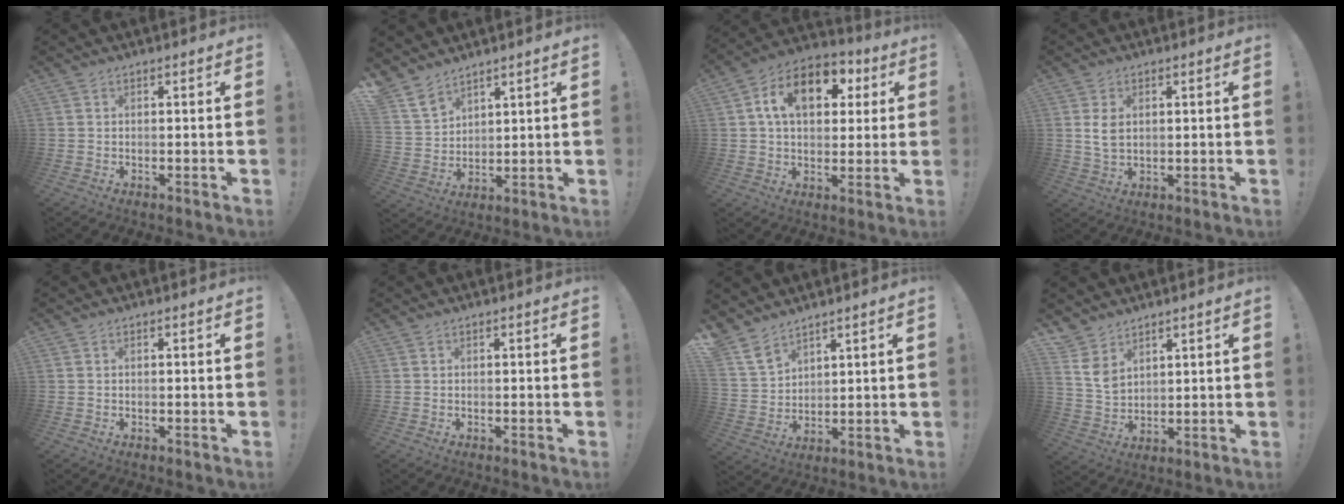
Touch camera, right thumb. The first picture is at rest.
{"total": 8.4, "force": [6.9, 4.1, 2.3], "torque": [-0.055, -0.044, 0.139]}
{"total": 15.0, "force": [4.5, 9.9, 10.3], "torque": [-0.161, 0.004, 0.082]}
{"total": 5.0, "force": [1.3, 3.2, 3.6], "torque": [-0.061, -0.009, 0.019]}
{"total": 0.0}
{"total": 0.0}
{"total": 8.5, "force": [6.9, 4.1, 2.7], "torque": [-0.067, -0.040, 0.141]}
{"total": 6.8, "force": [4.6, 4.4, 2.4], "torque": [-0.047, -0.028, 0.092]}